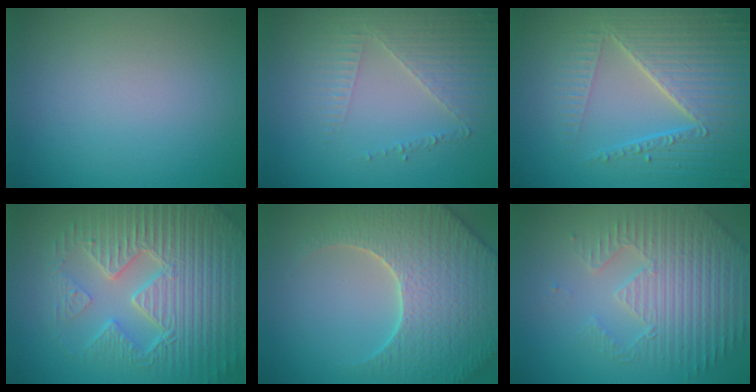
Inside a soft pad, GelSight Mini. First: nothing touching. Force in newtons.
{"total": 3.5, "press": 3.2, "slide": 1.4}
{"total": 7.3, "press": 5.5, "slide": 4.8}
{"total": 8.7, "press": 6.5, "slide": 5.8}
{"total": 7.7, "press": 7.4, "slide": 2.2}
{"total": 4.9, "press": 4.6, "slide": 1.8}